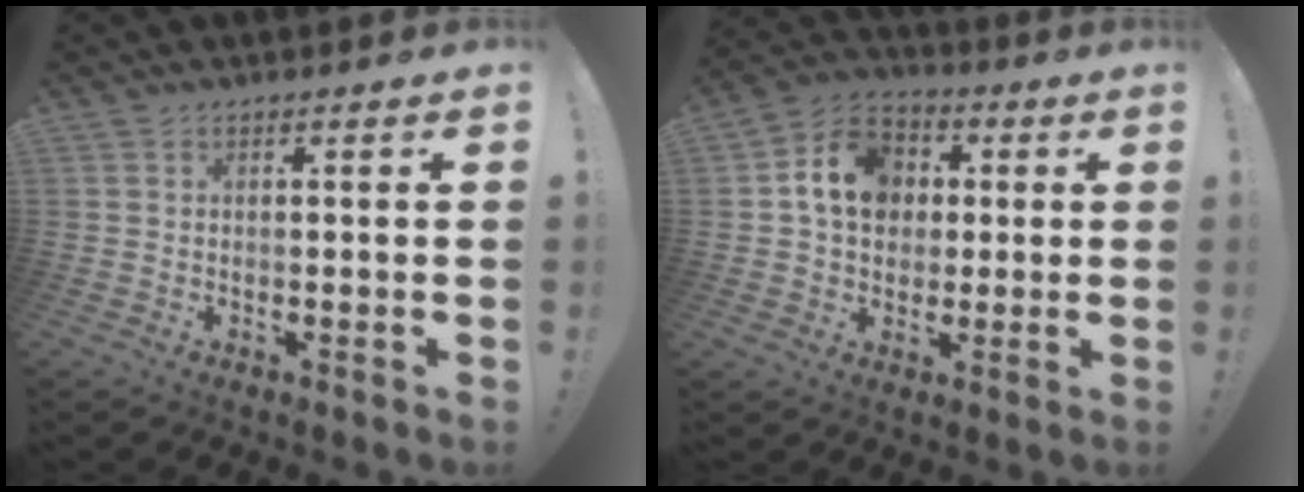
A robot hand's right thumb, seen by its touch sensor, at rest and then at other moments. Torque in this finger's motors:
{"motor_torque": [1.22, 1.80, 1.08, 0.23, 0.05]}